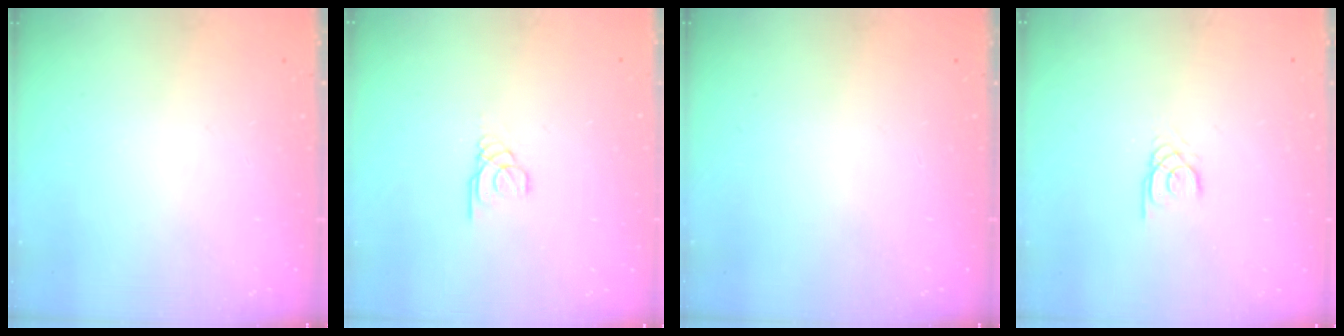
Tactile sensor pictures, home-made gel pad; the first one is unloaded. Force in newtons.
{"total": 1.7, "press": 1.7, "slide": 0.2}
{"total": 0.0}
{"total": 1.7, "press": 1.7, "slide": 0.2}